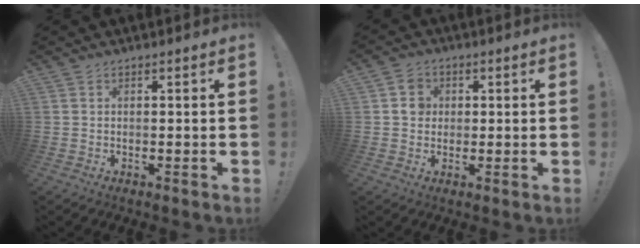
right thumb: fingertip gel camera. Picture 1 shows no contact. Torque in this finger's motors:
{"motor_torque": [0.57, 0.45, 0.19, 0.02, 0.00]}